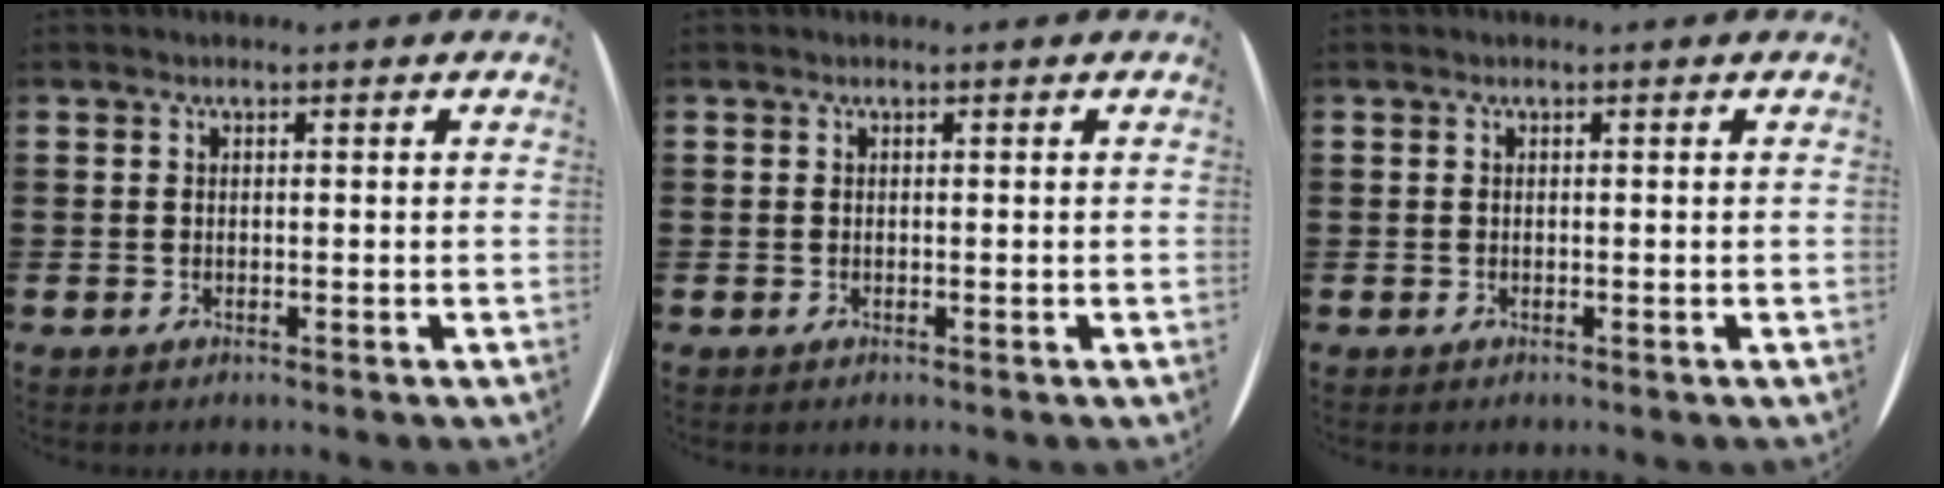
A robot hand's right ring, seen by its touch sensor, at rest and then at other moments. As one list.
[{"total": 0.0}, {"total": 0.0}]